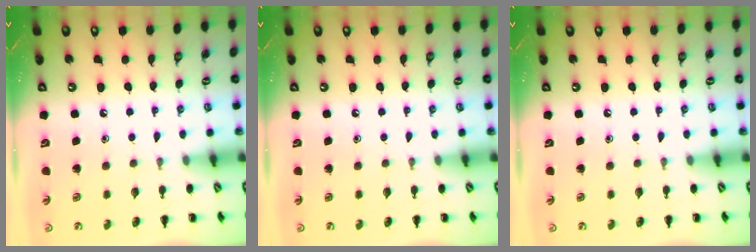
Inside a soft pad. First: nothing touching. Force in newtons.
{"total": 0.0}
{"total": 0.0}